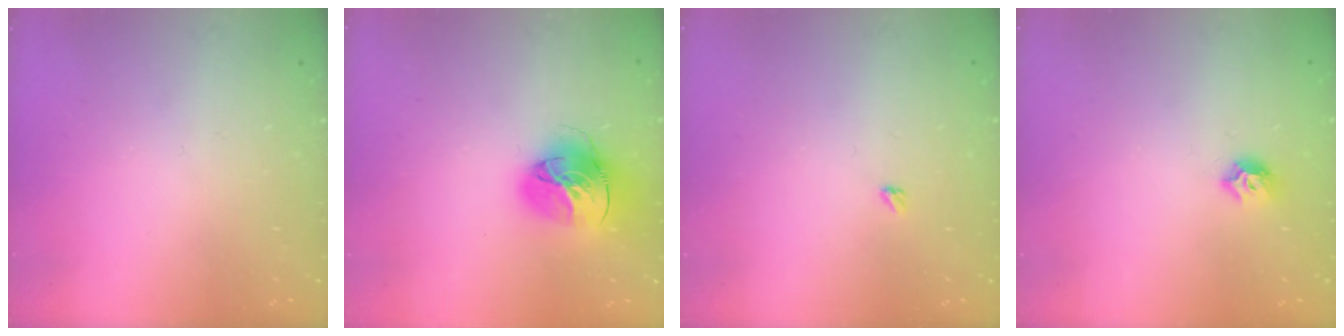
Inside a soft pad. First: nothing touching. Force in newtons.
{"total": 17.5, "press": 17.4, "slide": 1.7}
{"total": 2.4, "press": 2.4, "slide": 0.4}
{"total": 6.7, "press": 6.6, "slide": 1.1}